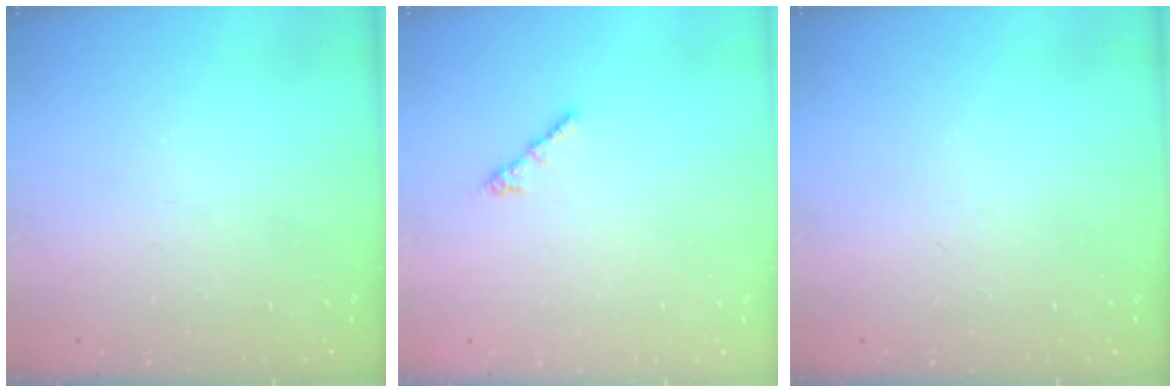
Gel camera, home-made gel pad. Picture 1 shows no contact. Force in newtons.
{"total": 3.1, "press": 3.0, "slide": 0.7}
{"total": 0.0}